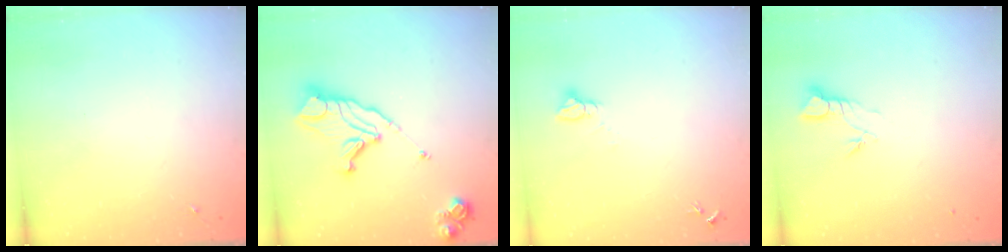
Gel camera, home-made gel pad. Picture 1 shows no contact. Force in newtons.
{"total": 15.4, "press": 15.3, "slide": 1.7}
{"total": 3.2, "press": 3.2, "slide": 0.1}
{"total": 3.7, "press": 3.7, "slide": 0.3}